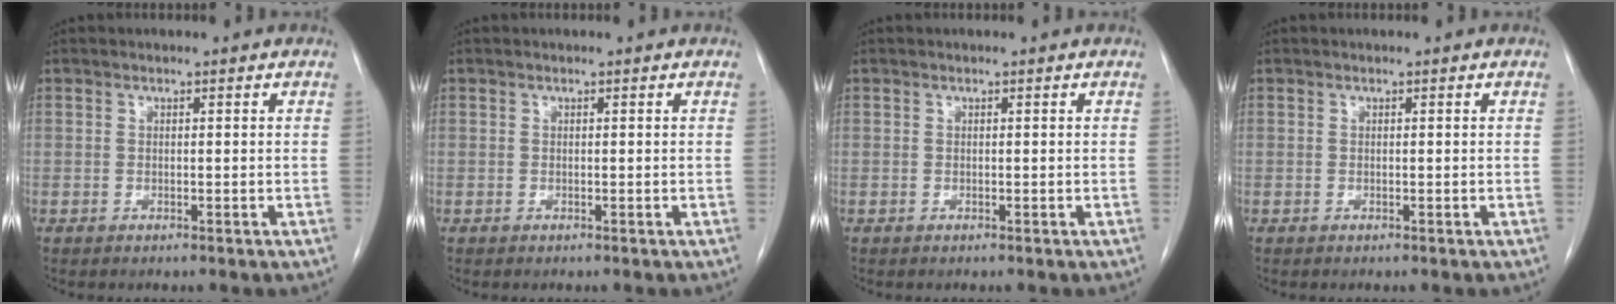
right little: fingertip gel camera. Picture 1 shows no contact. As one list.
[{"total": 0.0}, {"total": 0.0}, {"total": 0.0}]